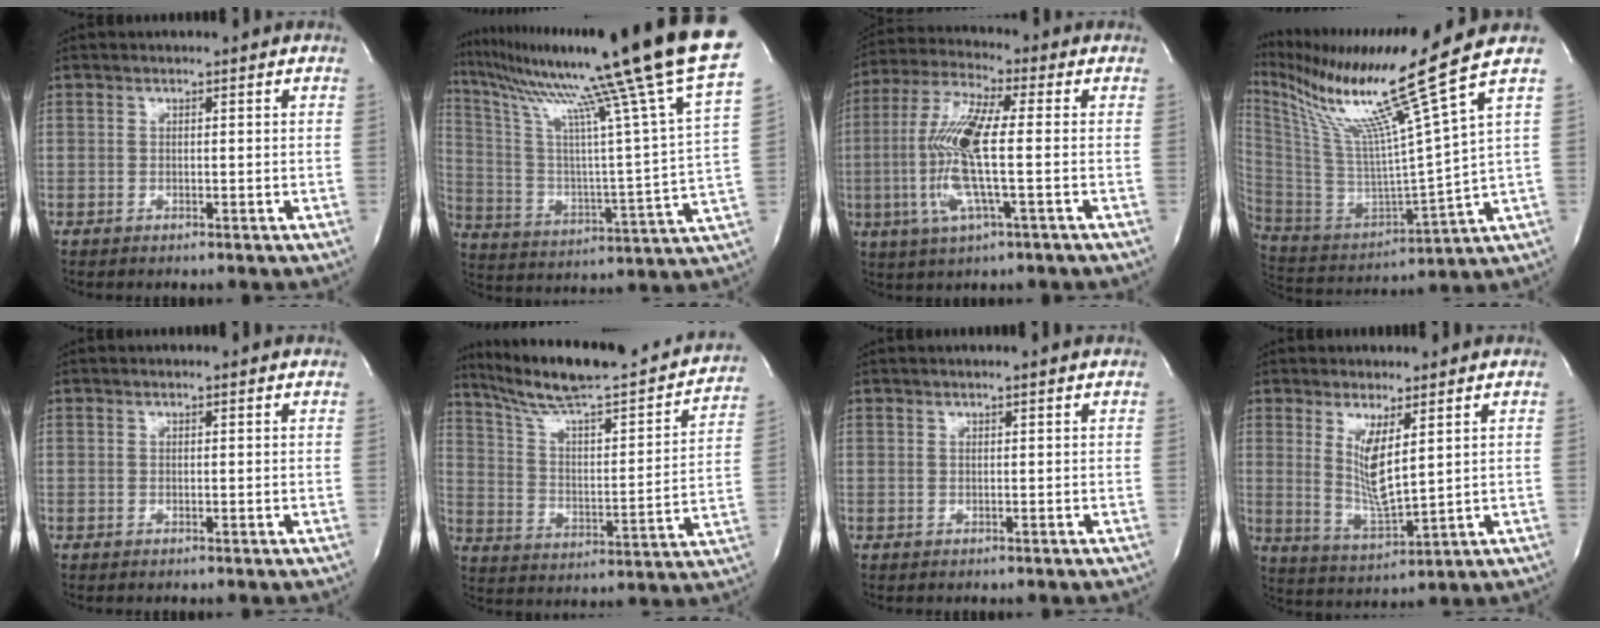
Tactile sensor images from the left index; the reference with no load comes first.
{"total": 29.7, "force": [22.8, -2.5, 18.8], "torque": [-0.320, -0.051, 0.333]}
{"total": 12.8, "force": [-1.7, 1.2, 12.6], "torque": [-0.273, -0.001, -0.038]}
{"total": 19.5, "force": [13.7, -4.1, 13.3], "torque": [-0.254, -0.057, 0.248]}
{"total": 0.0}
{"total": 26.2, "force": [22.6, 3.4, 12.8], "torque": [-0.194, -0.019, 0.317]}
{"total": 0.8, "force": [0.5, -0.3, 0.6], "torque": [-0.015, 0.004, 0.011]}
{"total": 6.7, "force": [2.2, 1.0, 6.2], "torque": [-0.125, -0.024, 0.051]}